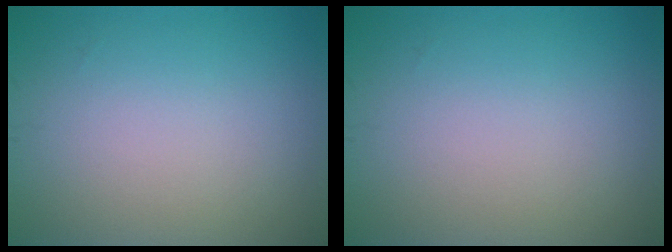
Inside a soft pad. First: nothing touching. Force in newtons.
{"total": 0.0}